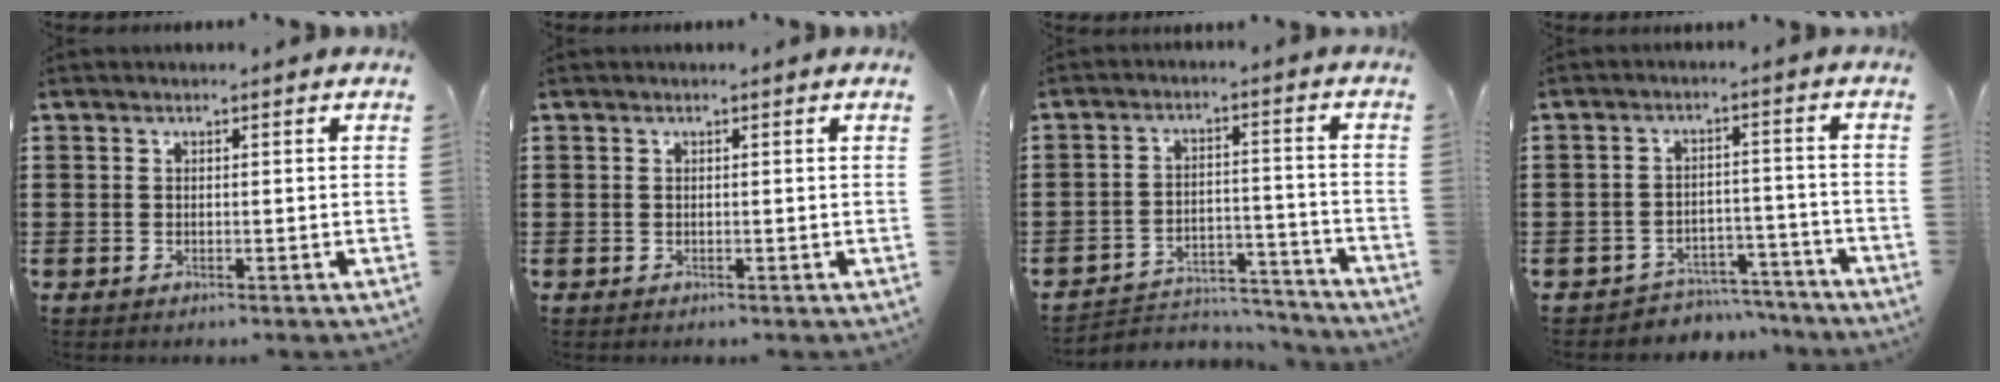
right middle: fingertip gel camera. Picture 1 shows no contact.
{"total": 0.0}
{"total": 4.3, "force": [-4.1, 1.1, 0.7], "torque": [-0.017, 0.009, -0.088]}
{"total": 4.4, "force": [-4.3, 0.9, 0.0], "torque": [-0.004, 0.009, -0.092]}